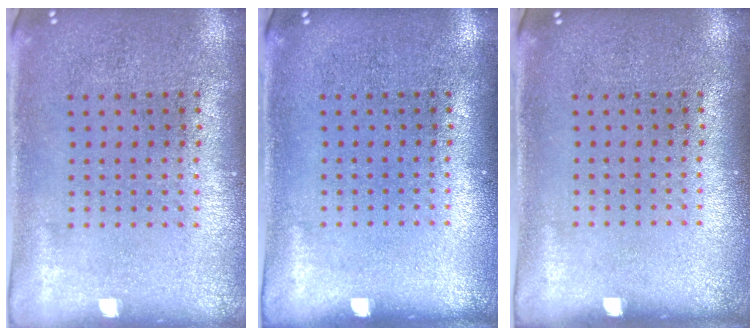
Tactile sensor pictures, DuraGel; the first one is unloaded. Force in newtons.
{"total": 0.0}
{"total": 0.0}